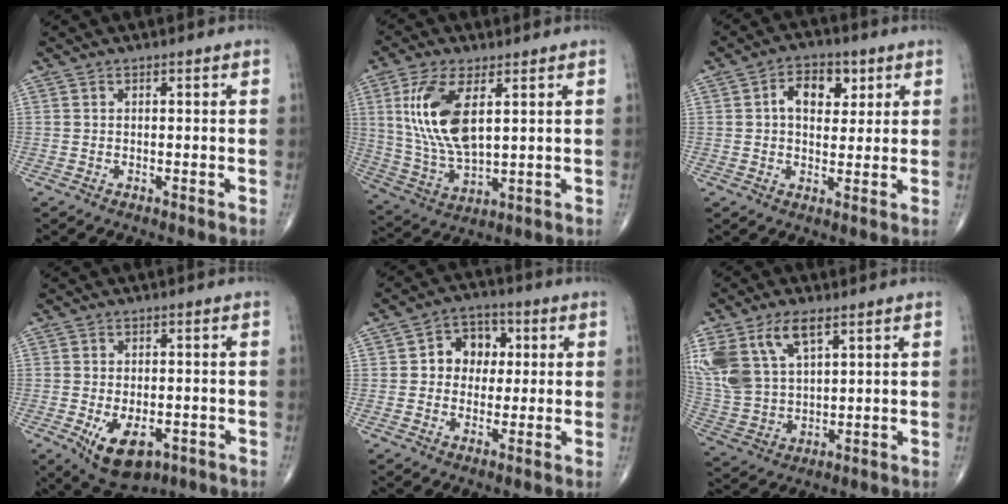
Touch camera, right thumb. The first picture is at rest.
{"total": 14.1, "force": [4.1, 6.3, 11.9], "torque": [-0.249, -0.017, 0.089]}
{"total": 7.8, "force": [2.4, 5.1, 5.4], "torque": [-0.053, -0.001, 0.032]}
{"total": 9.4, "force": [-3.5, 5.2, 6.9], "torque": [-0.102, 0.001, -0.042]}
{"total": 8.1, "force": [1.2, 6.6, 4.5], "torque": [-0.023, 0.012, 0.011]}
{"total": 16.1, "force": [7.7, 8.9, 11.0], "torque": [-0.237, -0.013, 0.156]}